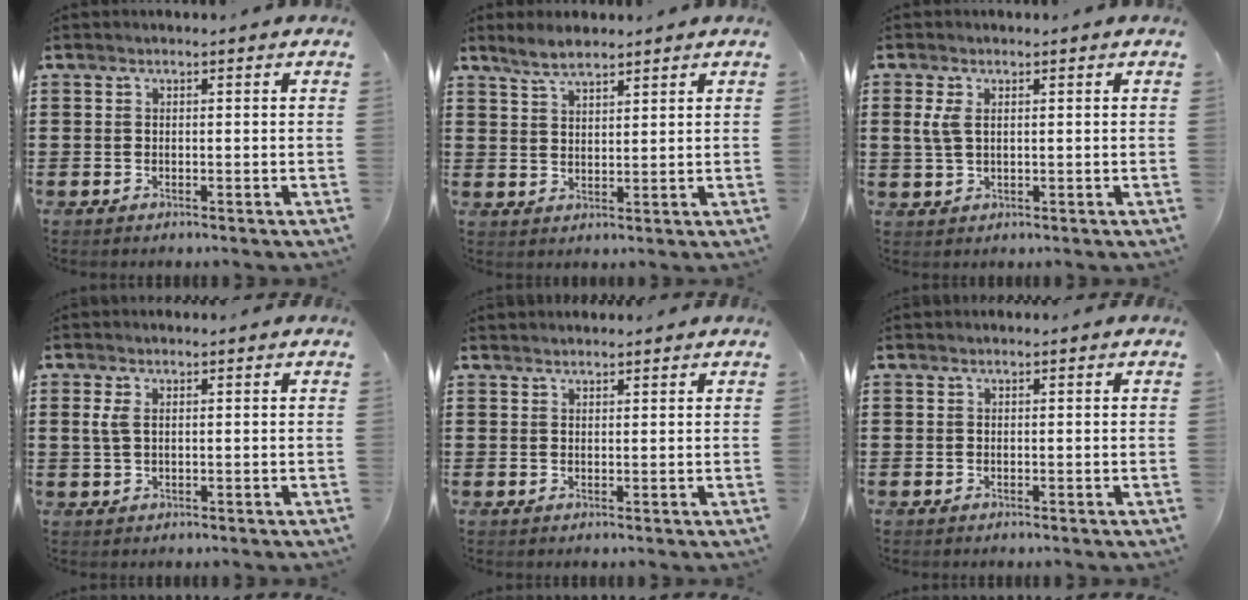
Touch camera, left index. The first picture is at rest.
{"total": 3.8, "force": [3.2, 1.1, 1.6], "torque": [-0.042, 0.000, 0.060]}
{"total": 3.1, "force": [0.8, 1.5, 2.5], "torque": [-0.070, 0.002, 0.009]}
{"total": 2.3, "force": [0.5, 1.2, 1.9], "torque": [-0.057, 0.001, 0.003]}
{"total": 1.2, "force": [1.2, 0.3, -0.1], "torque": [-0.002, 0.001, 0.024]}
{"total": 0.0}